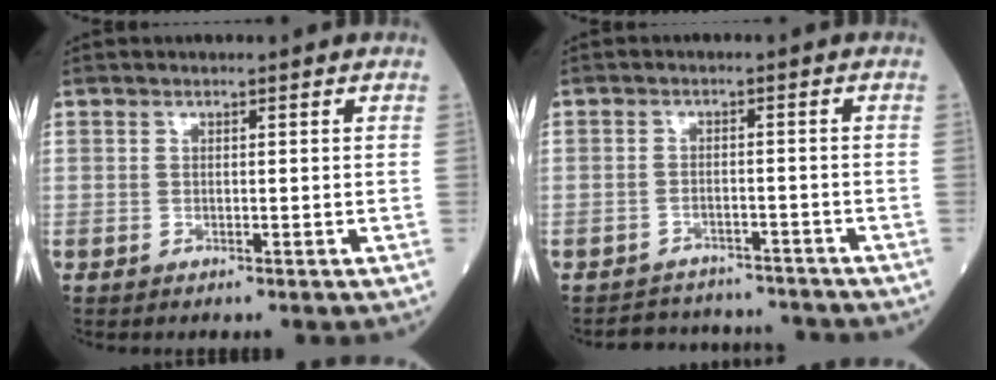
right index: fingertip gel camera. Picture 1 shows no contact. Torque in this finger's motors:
{"motor_torque": [-0.67, -0.74, -1.05, -0.19]}